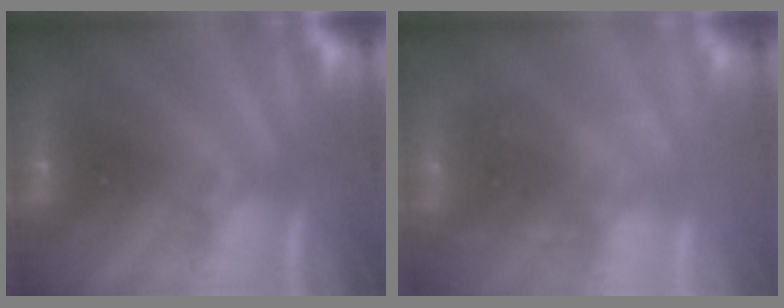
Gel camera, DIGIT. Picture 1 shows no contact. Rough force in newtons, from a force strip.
{"total": 2.2}